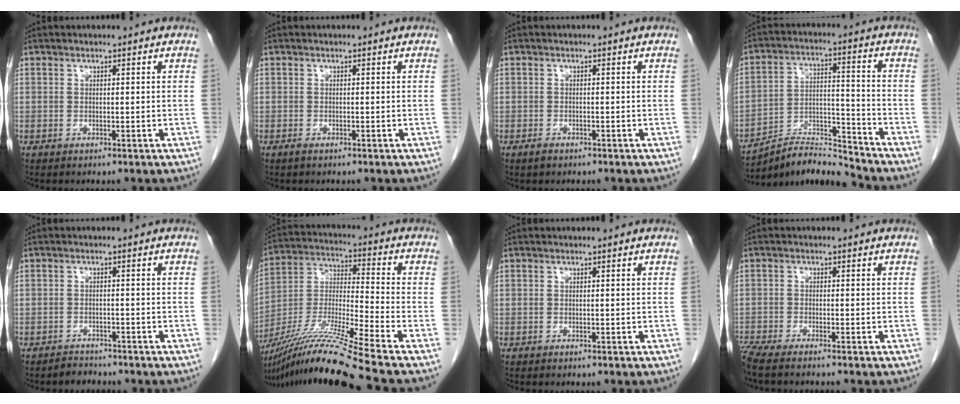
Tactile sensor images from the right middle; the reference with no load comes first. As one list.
[{"total": 0.6, "force": [-0.4, 0.2, 0.4], "torque": [-0.010, -0.001, -0.004]}, {"total": 1.1, "force": [-0.8, 0.5, 0.6], "torque": [-0.015, 0.000, -0.011]}, {"total": 9.5, "force": [-9.4, -1.1, 0.3], "torque": [-0.008, 0.033, -0.171]}, {"total": 2.0, "force": [-1.8, 0.6, -0.3], "torque": [0.000, -0.002, -0.028]}, {"total": 16.8, "force": [-13.3, -3.2, 9.8], "torque": [-0.202, -0.020, -0.245]}, {"total": 0.0}, {"total": 5.8, "force": [-5.0, -0.2, 2.9], "torque": [-0.044, -0.012, -0.088]}]